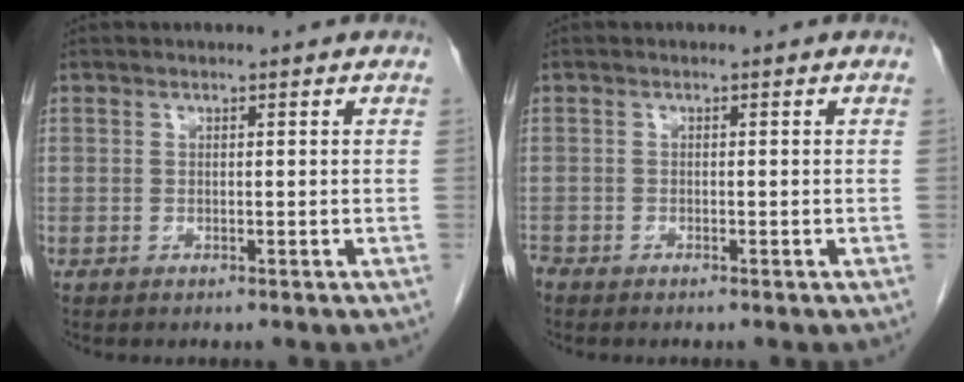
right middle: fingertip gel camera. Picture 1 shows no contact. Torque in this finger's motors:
{"motor_torque": [-0.11, -0.03, -0.01, 0.01]}